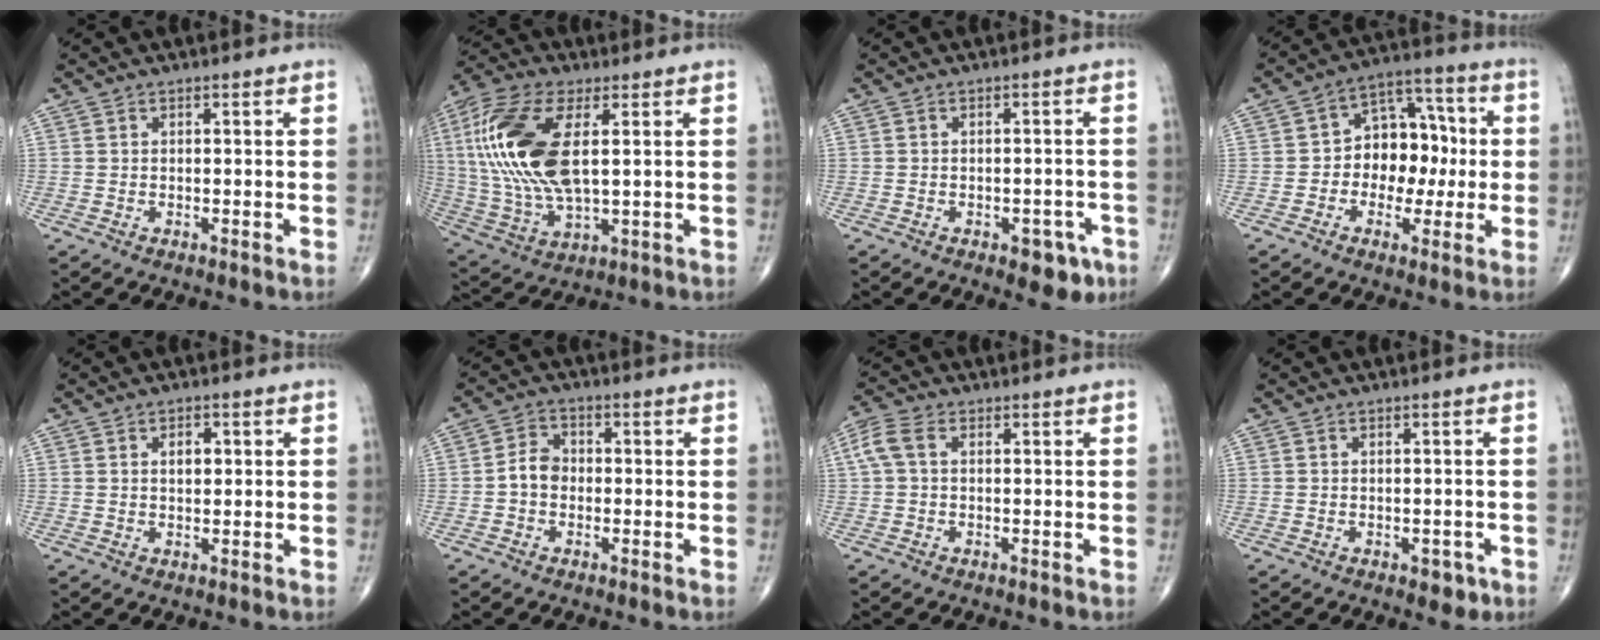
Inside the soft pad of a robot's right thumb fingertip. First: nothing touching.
{"total": 20.3, "force": [3.8, 9.2, 17.8], "torque": [-0.394, -0.006, 0.070]}
{"total": 5.2, "force": [-2.7, 2.9, 3.5], "torque": [-0.021, 0.014, -0.029]}
{"total": 12.0, "force": [-0.5, 8.6, 8.4], "torque": [-0.076, 0.038, -0.017]}
{"total": 2.8, "force": [0.6, 1.7, 2.1], "torque": [-0.023, 0.000, 0.009]}
{"total": 4.4, "force": [-0.8, 3.4, 2.6], "torque": [-0.036, 0.017, -0.024]}
{"total": 4.5, "force": [0.6, 2.7, 3.6], "torque": [-0.095, 0.016, 0.008]}
{"total": 2.8, "force": [-1.3, 1.7, 1.8], "torque": [-0.008, 0.002, -0.014]}